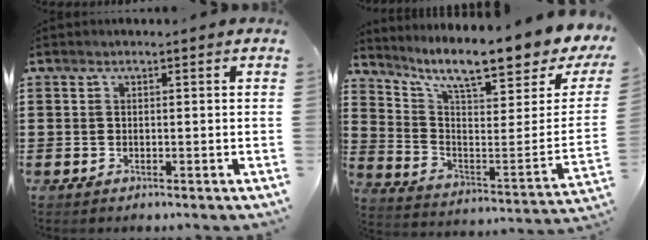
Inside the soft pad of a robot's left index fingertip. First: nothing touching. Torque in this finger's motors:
{"motor_torque": [2.14, 0.00, 0.57, 0.21]}